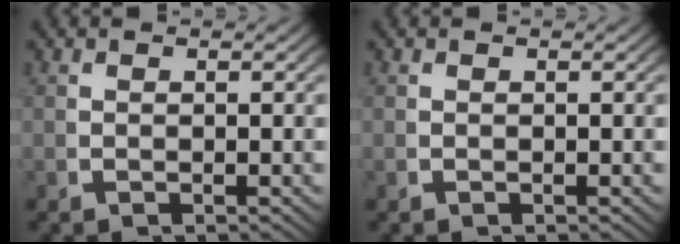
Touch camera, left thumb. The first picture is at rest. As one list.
[{"total": 0.0}]